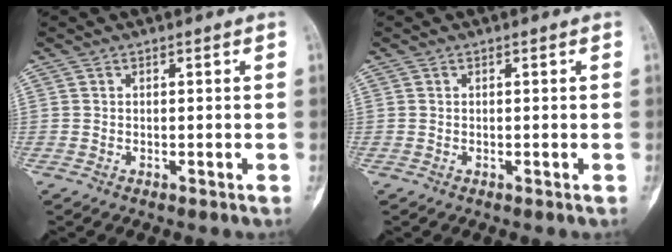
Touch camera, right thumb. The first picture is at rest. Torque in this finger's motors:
{"motor_torque": [0.14, -0.09, -0.16, -0.12, -0.03]}